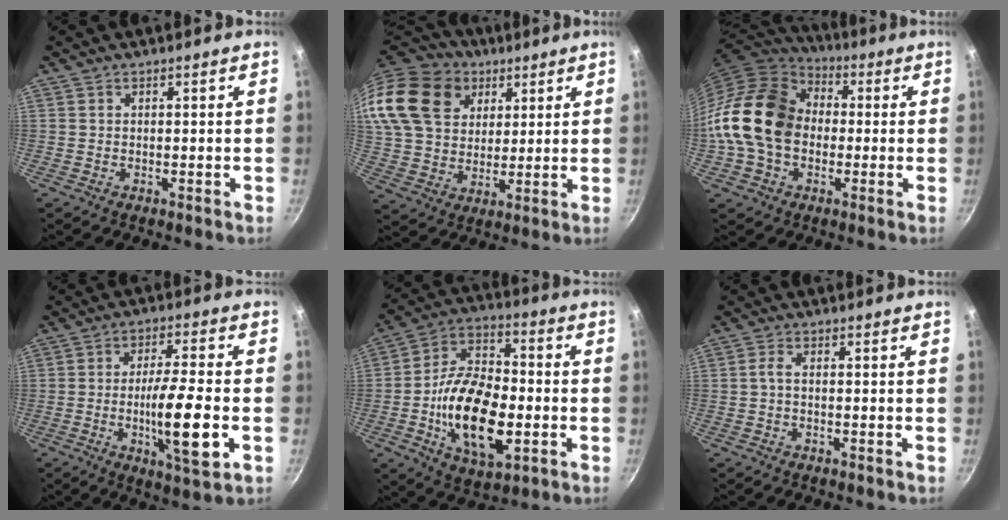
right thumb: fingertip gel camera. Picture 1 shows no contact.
{"total": 26.5, "force": [13.2, 19.2, 12.5], "torque": [-0.278, 0.013, 0.251]}
{"total": 18.8, "force": [-0.3, 14.1, 12.3], "torque": [-0.205, 0.038, -0.017]}
{"total": 13.2, "force": [-3.2, 2.5, 12.5], "torque": [-0.211, 0.012, -0.055]}
{"total": 20.0, "force": [-4.1, 10.7, 16.4], "torque": [-0.275, 0.023, -0.077]}
{"total": 1.9, "force": [-0.3, 0.5, 1.9], "torque": [-0.051, 0.007, -0.009]}